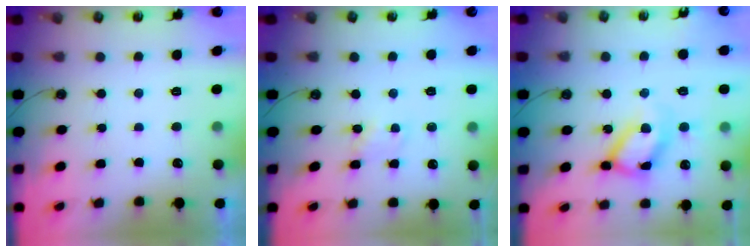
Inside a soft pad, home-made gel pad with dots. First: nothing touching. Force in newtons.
{"total": 2.7, "press": 2.7, "slide": 0.2}
{"total": 16.1, "press": 16.0, "slide": 1.8}